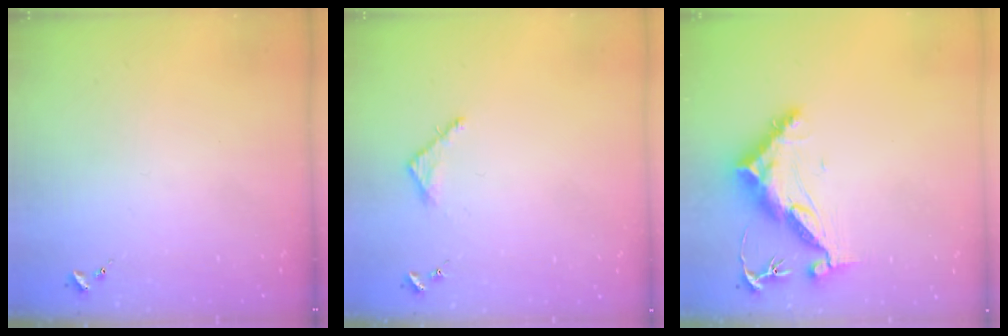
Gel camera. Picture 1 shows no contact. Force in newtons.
{"total": 3.5, "press": 3.5, "slide": 0.3}
{"total": 11.4, "press": 11.4, "slide": 0.8}